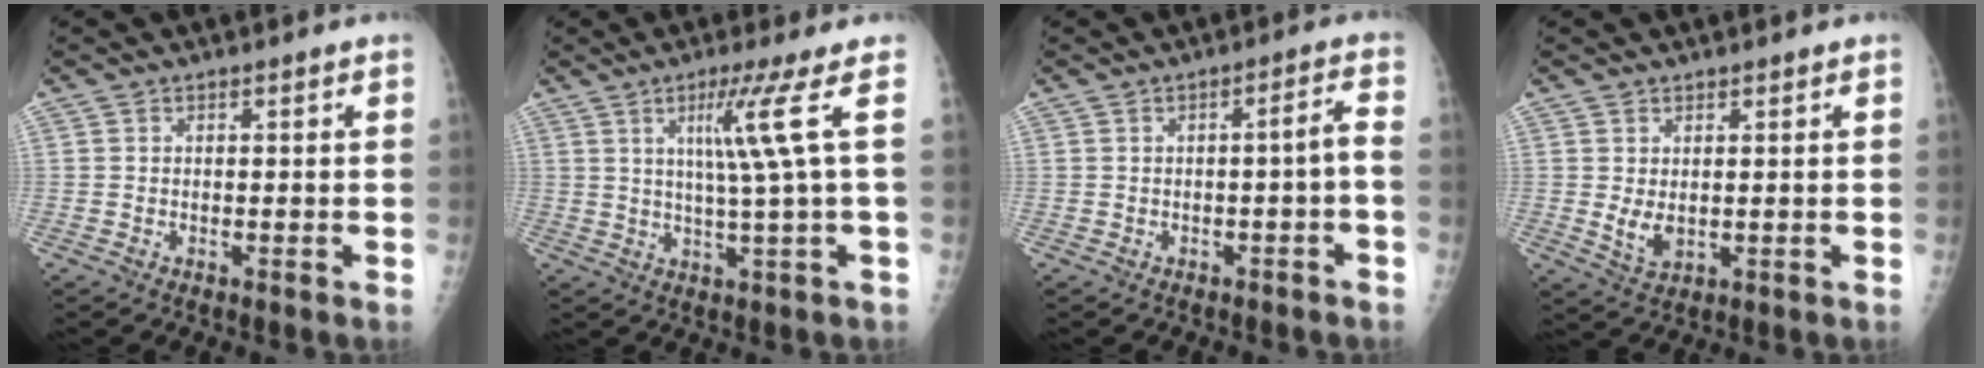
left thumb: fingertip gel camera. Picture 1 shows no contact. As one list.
[{"total": 7.6, "force": [2.3, -1.9, 7.0], "torque": [-0.140, -0.014, 0.050]}, {"total": 3.0, "force": [-1.2, 0.4, 2.7], "torque": [-0.045, 0.030, -0.015]}, {"total": 3.6, "force": [0.6, 2.4, 2.7], "torque": [-0.041, -0.012, 0.020]}]